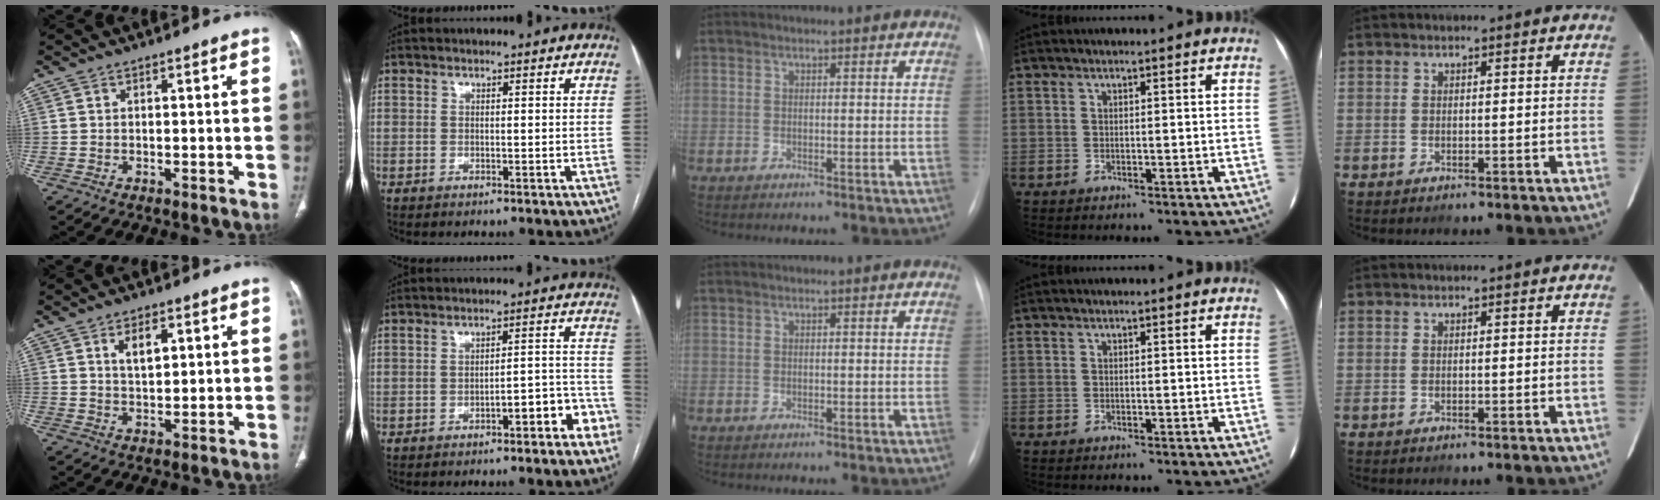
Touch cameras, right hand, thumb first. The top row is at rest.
{"thumb": {"total": 4.8, "force": [1.8, 2.5, 3.7], "torque": [-0.053, -0.010, 0.034]}, "index": {"total": 5.8, "force": [-3.3, 1.6, 4.5], "torque": [-0.047, 0.032, -0.041]}}